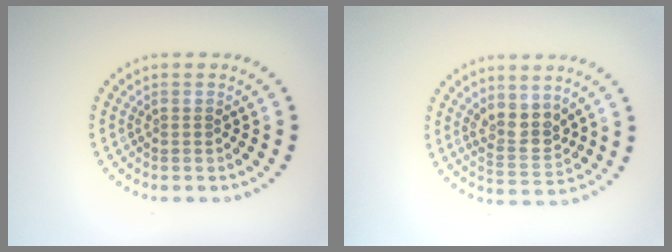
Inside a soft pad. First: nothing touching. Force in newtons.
{"total": 3.2, "press": 3.0, "slide": 1.3}